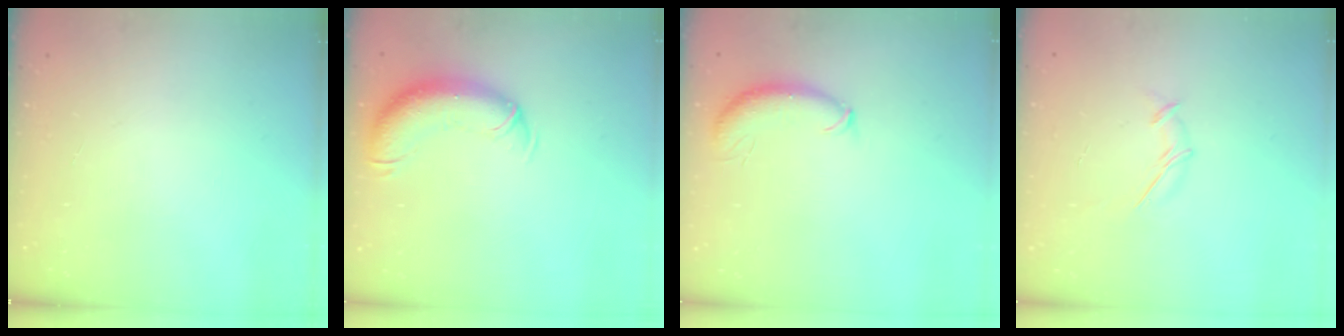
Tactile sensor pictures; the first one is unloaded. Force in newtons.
{"total": 12.5, "press": 12.2, "slide": 3.0}
{"total": 8.7, "press": 8.6, "slide": 1.2}
{"total": 5.6, "press": 5.6, "slide": 0.2}